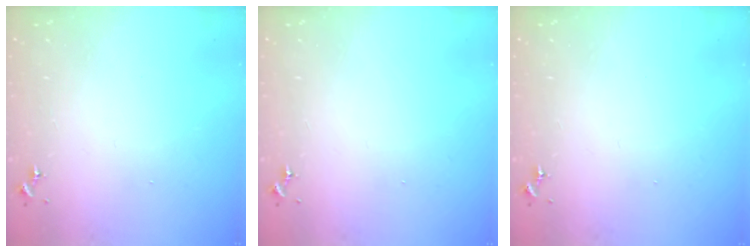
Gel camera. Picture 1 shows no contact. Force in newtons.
{"total": 0.0}
{"total": 0.0}